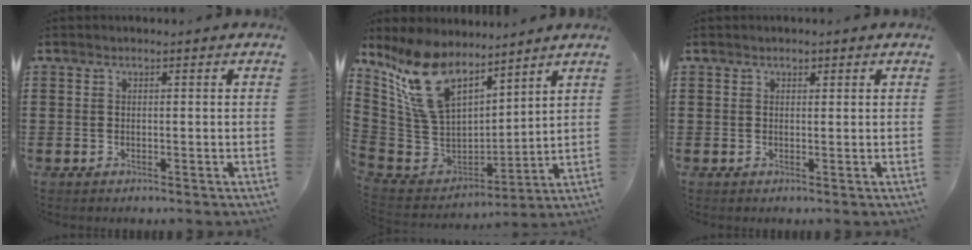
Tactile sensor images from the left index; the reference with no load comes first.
{"total": 12.9, "force": [8.6, 6.6, 7.0], "torque": [-0.203, -0.039, 0.161]}
{"total": 0.8, "force": [0.5, 0.5, 0.4], "torque": [0.000, 0.000, 0.007]}